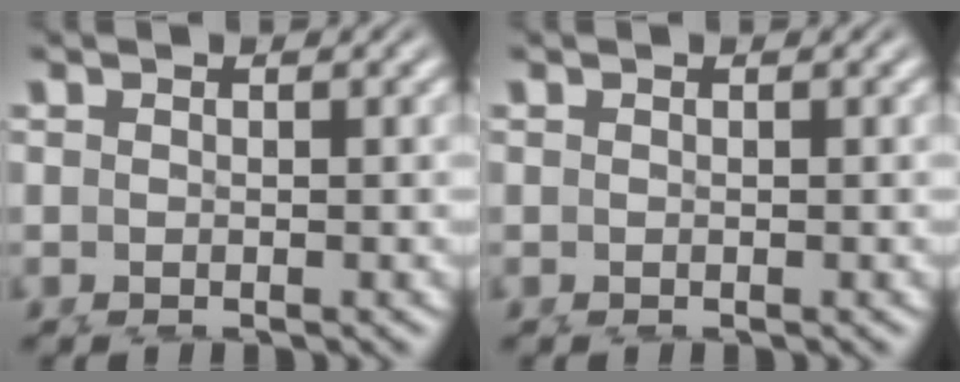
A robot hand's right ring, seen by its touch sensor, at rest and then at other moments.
{"total": 0.0}